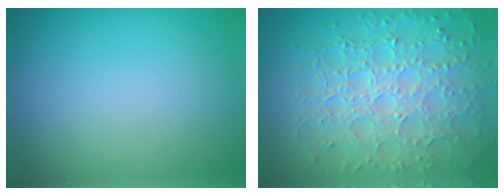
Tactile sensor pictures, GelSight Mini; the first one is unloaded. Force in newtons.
{"total": 7.7, "press": 5.7, "slide": 5.2}